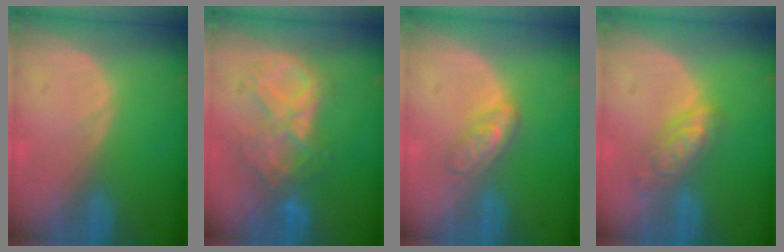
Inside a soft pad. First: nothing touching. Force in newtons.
{"total": 8.7, "press": 7.6, "slide": 4.1}
{"total": 4.6, "press": 4.0, "slide": 2.2}
{"total": 5.5, "press": 5.0, "slide": 2.4}